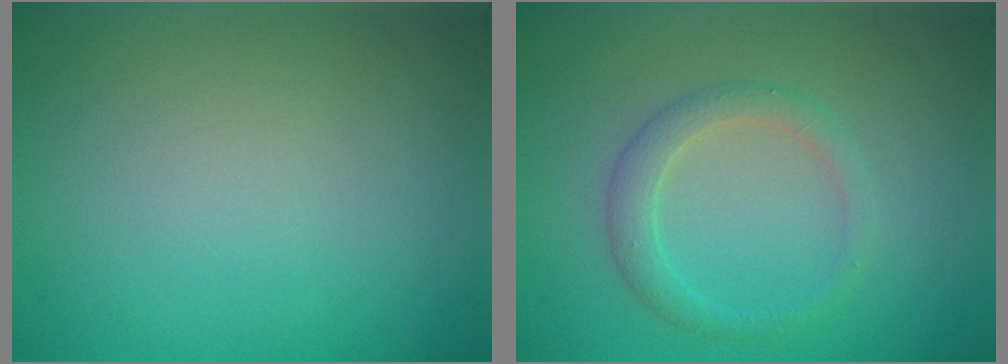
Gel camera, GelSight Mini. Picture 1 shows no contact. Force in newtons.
{"total": 2.2, "press": 2.2, "slide": 0.1}